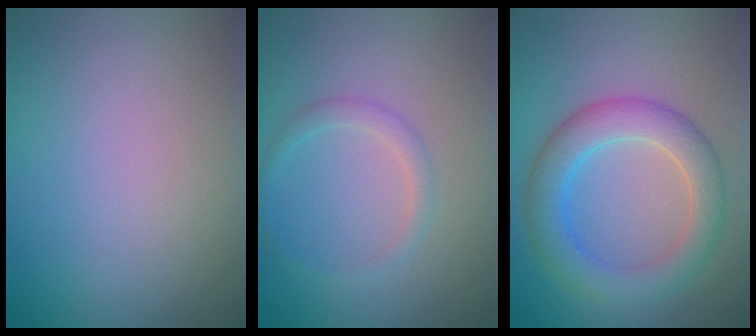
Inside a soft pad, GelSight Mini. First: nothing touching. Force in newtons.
{"total": 1.6, "press": 1.6, "slide": 0.1}
{"total": 5.2, "press": 5.2, "slide": 0.2}